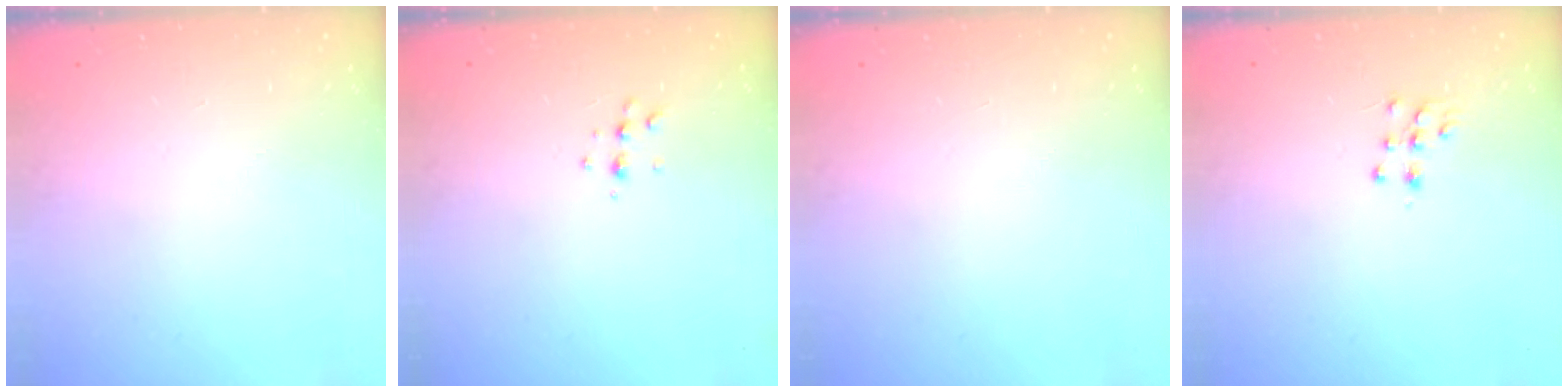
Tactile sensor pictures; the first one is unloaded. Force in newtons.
{"total": 4.7, "press": 4.6, "slide": 0.9}
{"total": 0.0}
{"total": 7.0, "press": 7.0, "slide": 0.3}